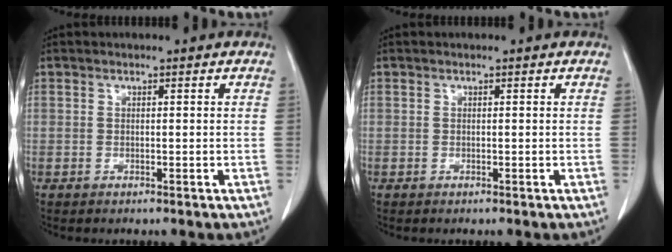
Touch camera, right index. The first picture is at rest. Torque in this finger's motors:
{"motor_torque": [0.00, 0.00, 0.00, 0.00]}